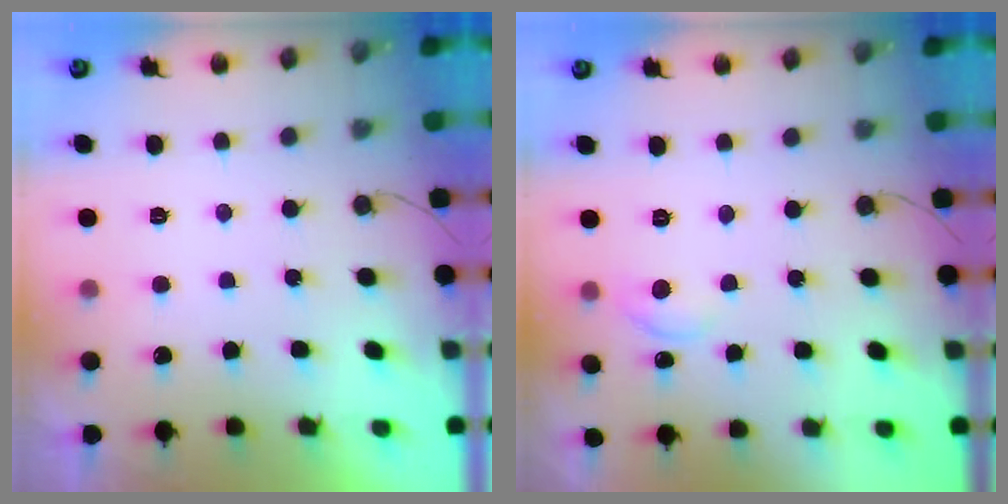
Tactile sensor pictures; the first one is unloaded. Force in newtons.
{"total": 5.6, "press": 5.6, "slide": 0.3}